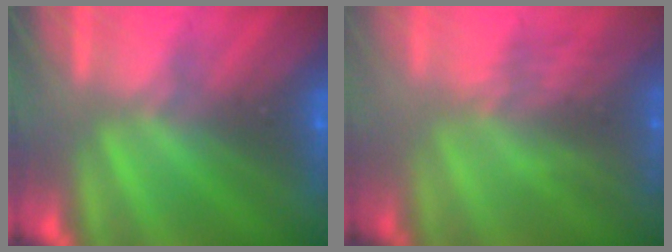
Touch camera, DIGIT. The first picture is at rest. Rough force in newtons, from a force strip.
{"total": 3.0}